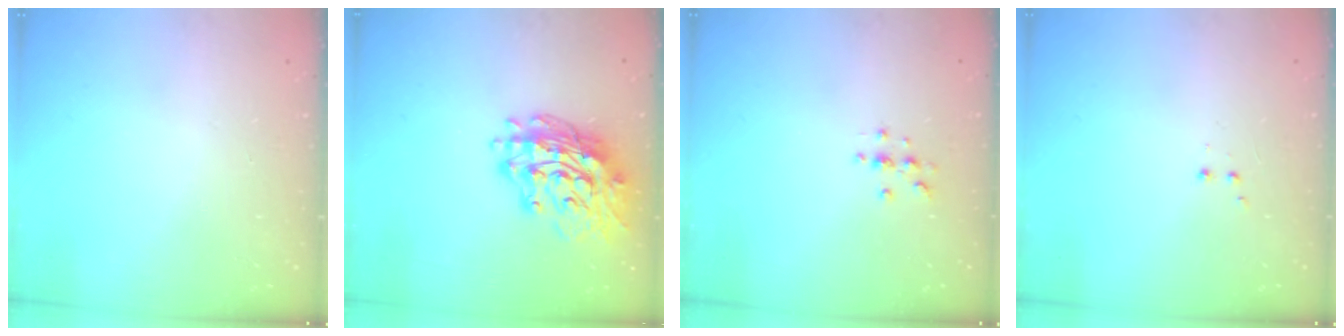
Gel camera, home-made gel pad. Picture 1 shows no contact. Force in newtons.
{"total": 18.5, "press": 18.4, "slide": 2.1}
{"total": 3.0, "press": 3.0, "slide": 0.4}
{"total": 2.0, "press": 1.8, "slide": 0.9}